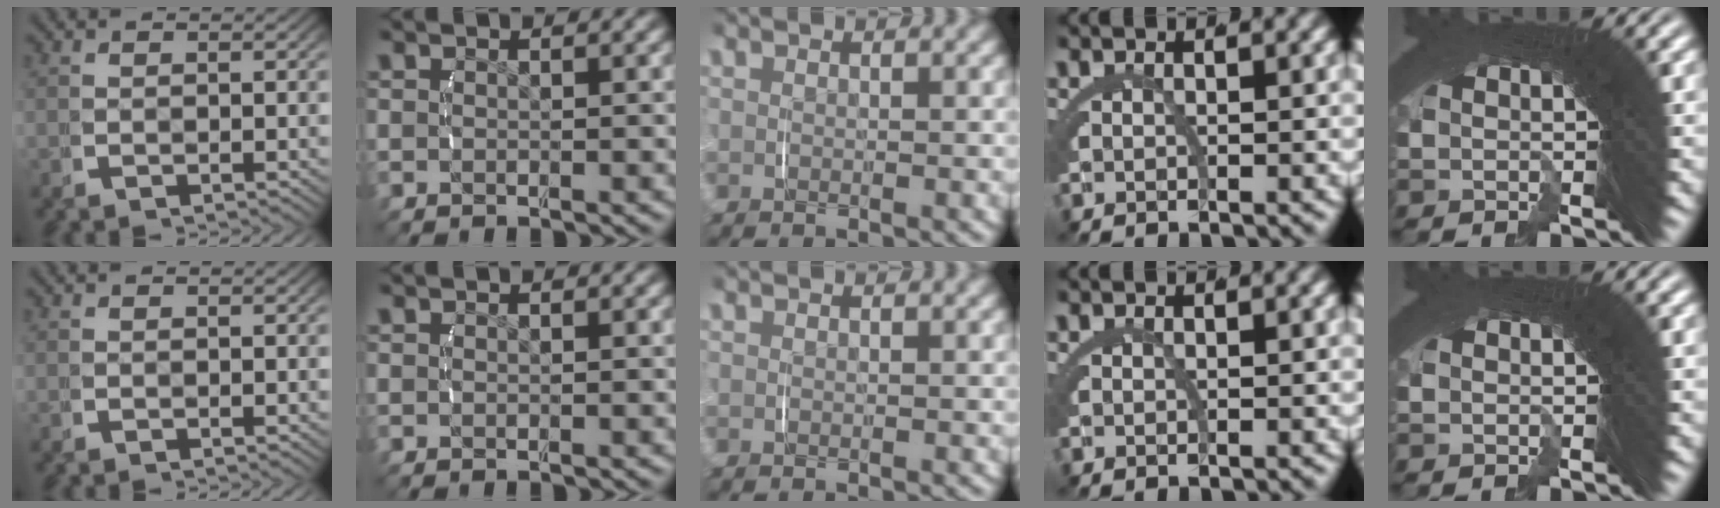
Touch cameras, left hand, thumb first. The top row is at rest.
{}